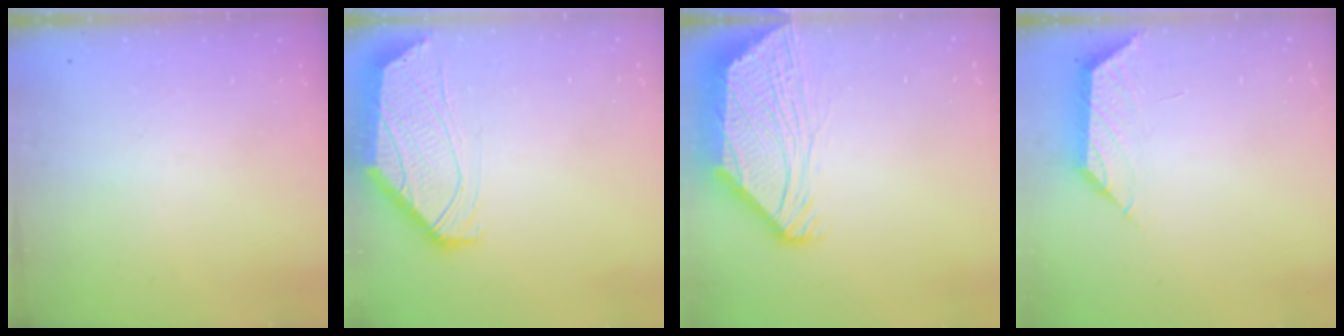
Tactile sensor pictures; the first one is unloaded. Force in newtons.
{"total": 0.8, "press": 0.8, "slide": 0.1}
{"total": 10.3, "press": 10.2, "slide": 1.4}
{"total": 2.9, "press": 2.9, "slide": 0.5}